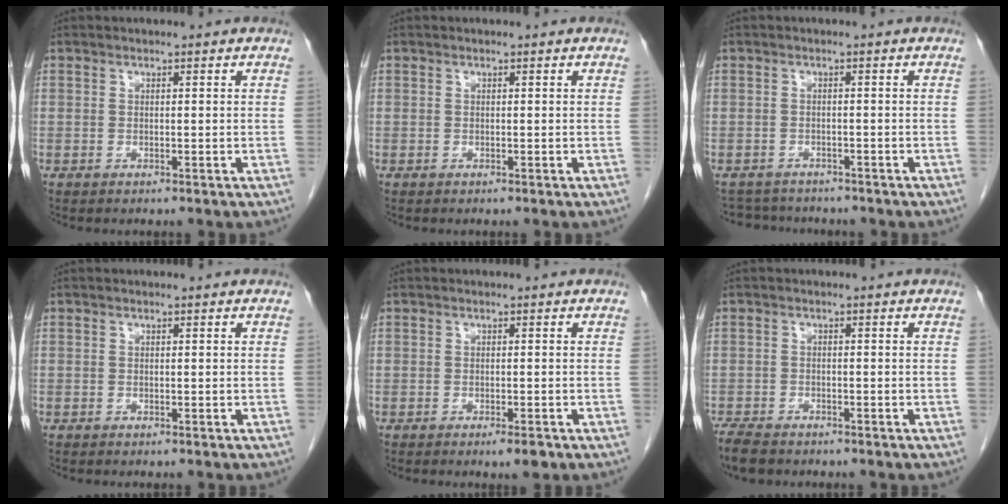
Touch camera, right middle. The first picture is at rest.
{"total": 0.0}
{"total": 5.3, "force": [-5.0, 1.7, 0.4], "torque": [0.000, 0.005, -0.074]}
{"total": 0.0}
{"total": 2.0, "force": [-1.2, 0.3, 1.6], "torque": [-0.021, -0.002, -0.015]}
{"total": 4.6, "force": [-3.8, 1.6, 1.9], "torque": [-0.034, -0.008, -0.064]}